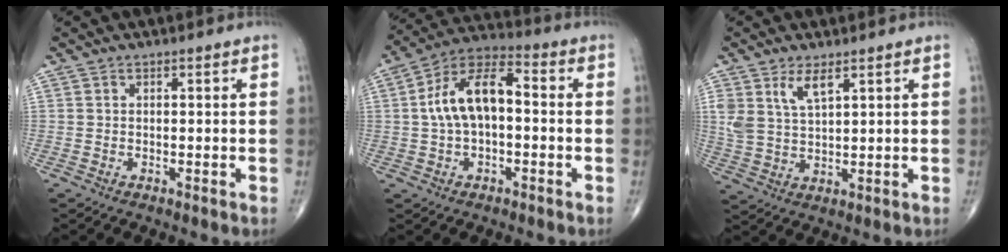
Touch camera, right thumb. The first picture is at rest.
{"total": 12.3, "force": [0.3, 6.4, 10.4], "torque": [-0.193, 0.041, -0.006]}
{"total": 5.8, "force": [3.3, 2.3, 4.2], "torque": [-0.083, -0.015, 0.072]}